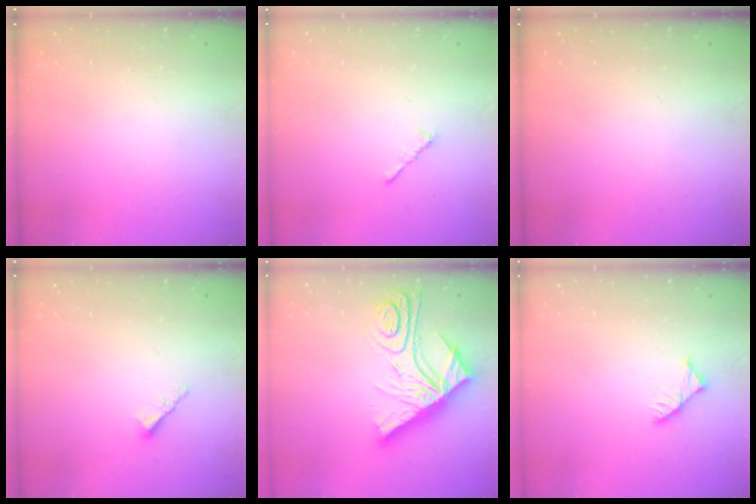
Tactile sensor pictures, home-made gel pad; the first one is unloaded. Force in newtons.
{"total": 2.3, "press": 2.2, "slide": 0.6}
{"total": 0.0}
{"total": 2.3, "press": 2.2, "slide": 0.6}
{"total": 17.1, "press": 17.0, "slide": 1.5}
{"total": 2.9, "press": 2.9, "slide": 0.4}